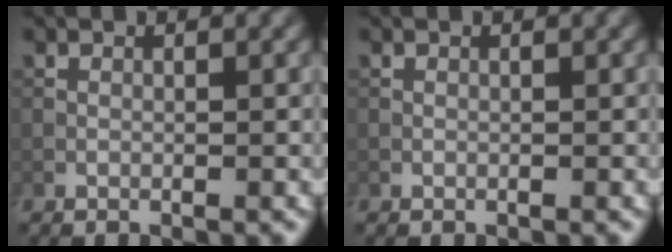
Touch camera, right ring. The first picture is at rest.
{"total": 0.0}